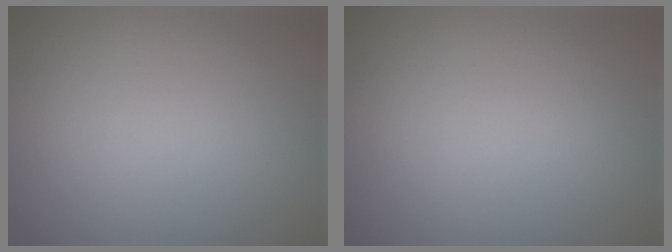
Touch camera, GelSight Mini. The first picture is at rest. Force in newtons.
{"total": 0.0}